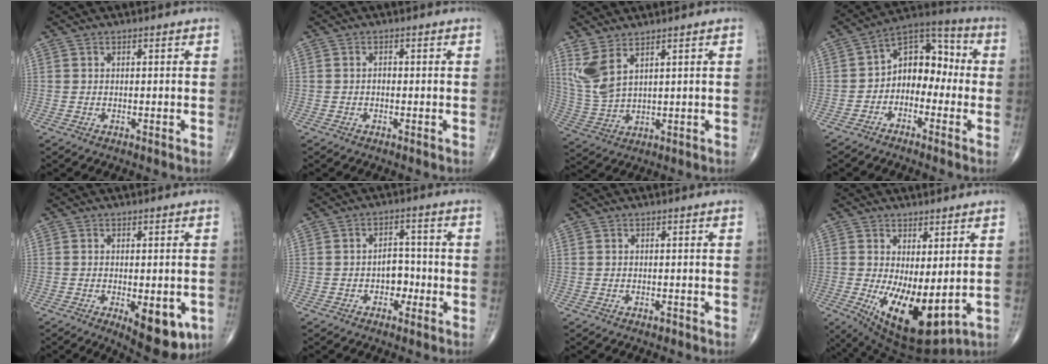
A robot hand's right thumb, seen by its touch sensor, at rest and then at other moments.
{"total": 0.6, "force": [-0.1, 0.4, 0.4], "torque": [-0.004, 0.002, -0.006]}
{"total": 7.1, "force": [4.1, 2.5, 5.2], "torque": [-0.119, -0.019, 0.098]}
{"total": 10.6, "force": [-1.7, 7.5, 7.3], "torque": [-0.076, 0.049, -0.048]}
{"total": 10.3, "force": [-3.5, 4.3, 8.7], "torque": [-0.096, -0.010, -0.040]}
{"total": 4.6, "force": [-1.5, 3.3, 2.8], "torque": [-0.015, 0.019, -0.031]}
{"total": 0.7, "force": [-0.5, 0.4, 0.4], "torque": [-0.005, 0.001, -0.009]}
{"total": 12.9, "force": [-1.2, 5.5, 11.6], "torque": [-0.187, -0.030, 0.003]}